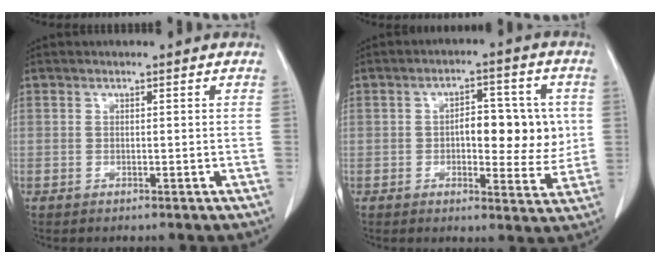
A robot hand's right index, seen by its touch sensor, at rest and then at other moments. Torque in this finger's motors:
{"motor_torque": [0.80, -0.02, 0.27, 0.06]}